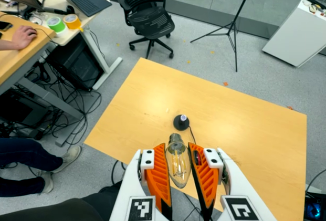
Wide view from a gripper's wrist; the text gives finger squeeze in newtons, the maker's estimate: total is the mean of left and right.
{"total": 12.1, "left": 11.7, "right": 12.5}